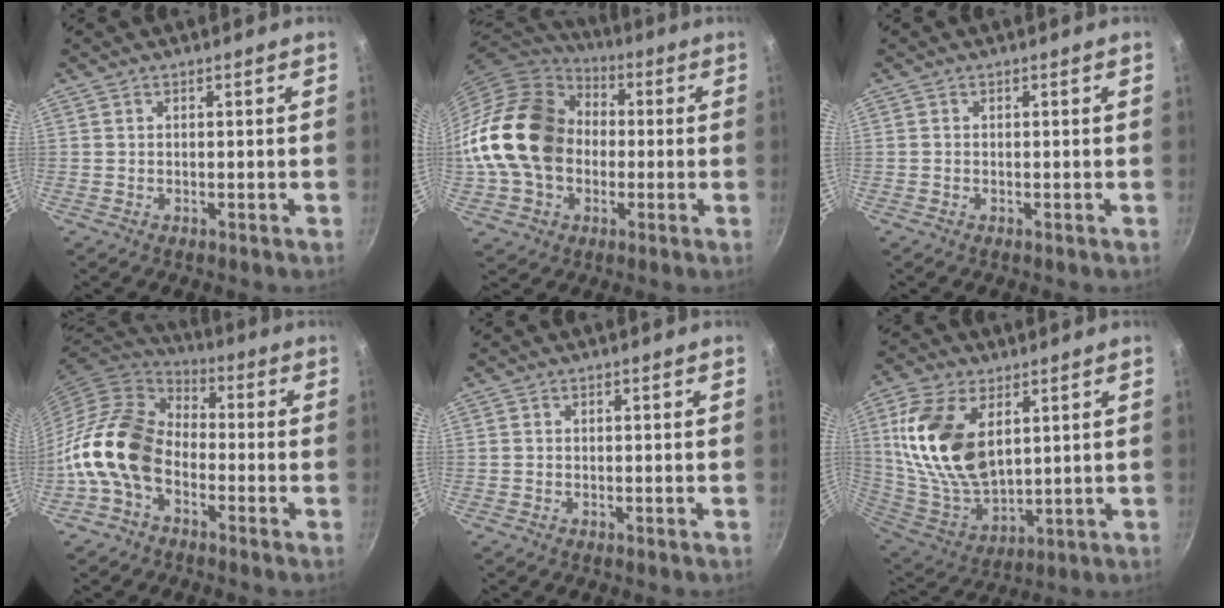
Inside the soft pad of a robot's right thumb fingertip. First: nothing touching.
{"total": 20.8, "force": [-0.1, 16.2, 13.0], "torque": [-0.222, 0.041, -0.005]}
{"total": 0.0}
{"total": 14.9, "force": [-4.6, 10.1, 10.0], "torque": [-0.157, 0.049, -0.112]}
{"total": 0.0}
{"total": 19.1, "force": [5.5, 11.1, 14.5], "torque": [-0.271, -0.028, 0.119]}